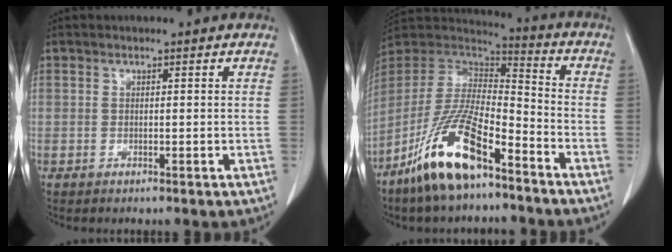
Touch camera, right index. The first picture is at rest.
{"total": 16.4, "force": [-10.4, 4.2, 11.9], "torque": [-0.245, -0.008, -0.196]}